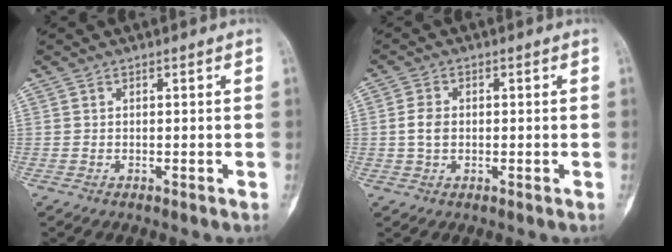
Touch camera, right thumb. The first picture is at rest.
{"total": 3.3, "force": [-0.1, 2.3, 2.3], "torque": [-0.044, 0.005, -0.004]}